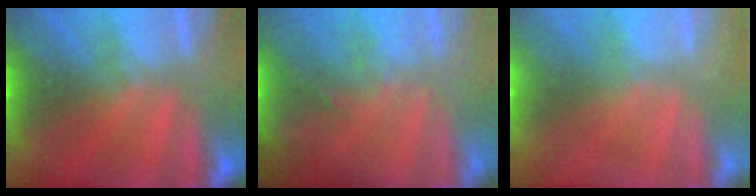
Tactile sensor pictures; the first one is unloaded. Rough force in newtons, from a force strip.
{"total": 2.9}
{"total": 2.4}